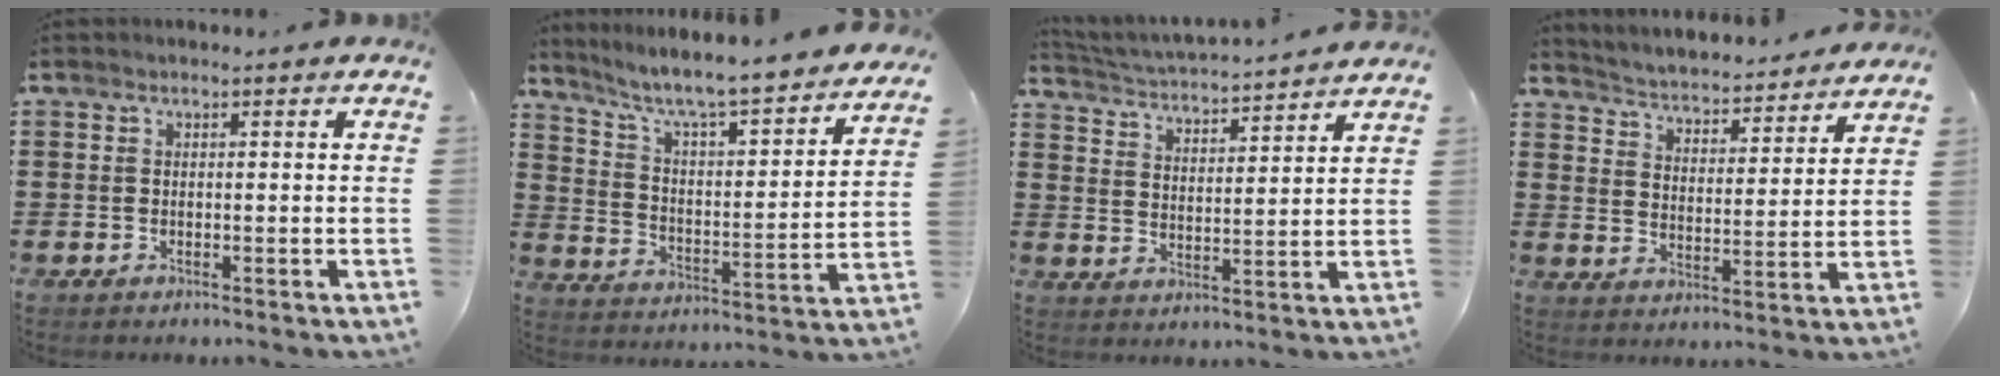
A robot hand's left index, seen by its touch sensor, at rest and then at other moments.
{"total": 5.9, "force": [5.0, 0.0, 3.2], "torque": [-0.084, -0.047, 0.076]}
{"total": 3.8, "force": [3.7, -0.6, 0.3], "torque": [-0.028, -0.034, 0.058]}
{"total": 3.5, "force": [3.5, -0.3, 0.0], "torque": [-0.022, -0.037, 0.052]}